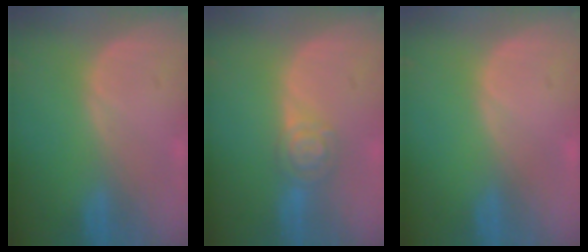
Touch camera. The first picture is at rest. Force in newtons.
{"total": 5.1, "press": 4.5, "slide": 2.5}
{"total": 0.0}